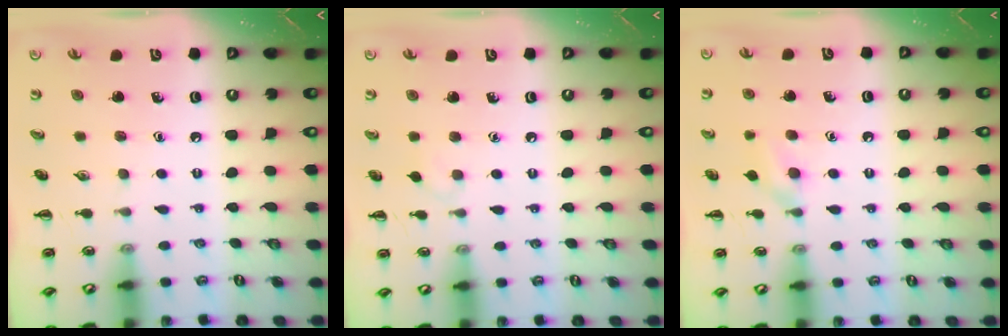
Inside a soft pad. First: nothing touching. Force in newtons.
{"total": 3.5, "press": 3.2, "slide": 1.2}
{"total": 6.6, "press": 6.3, "slide": 1.9}